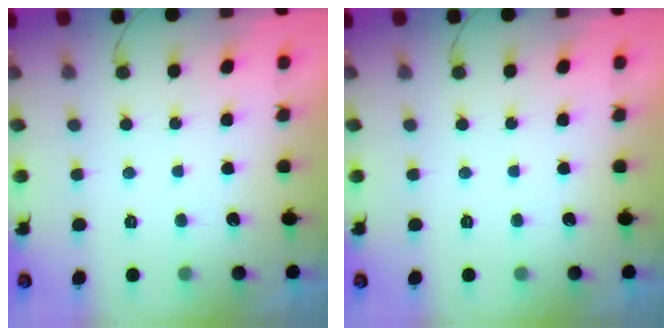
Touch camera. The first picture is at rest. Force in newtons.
{"total": 0.0}